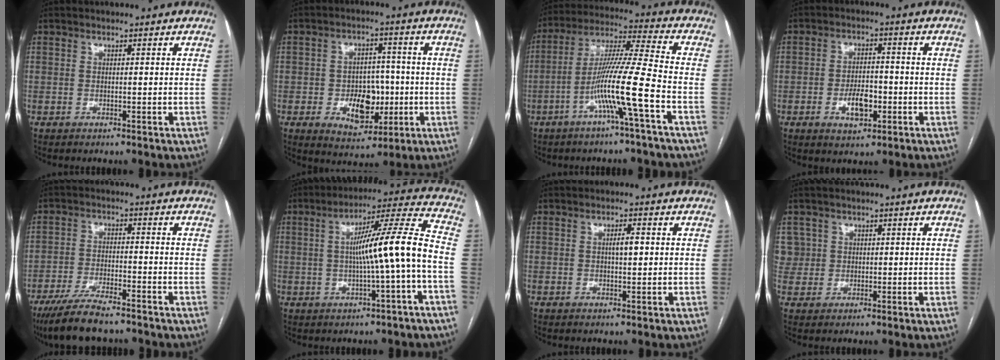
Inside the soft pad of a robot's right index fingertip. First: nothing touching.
{"total": 9.6, "force": [-2.0, 6.2, 7.0], "torque": [-0.112, 0.013, -0.019]}
{"total": 12.6, "force": [-4.8, -1.5, 11.6], "torque": [-0.218, 0.006, -0.093]}
{"total": 5.7, "force": [-1.9, 2.8, 4.6], "torque": [-0.083, 0.003, -0.025]}
{"total": 10.1, "force": [-8.3, 1.7, 5.6], "torque": [-0.100, -0.025, -0.139]}
{"total": 12.8, "force": [-1.3, -0.6, 12.7], "torque": [-0.199, 0.023, -0.022]}
{"total": 2.2, "force": [0.3, 0.6, 2.1], "torque": [-0.037, 0.003, 0.005]}
{"total": 3.7, "force": [1.4, 3.5, -0.2], "torque": [0.021, 0.011, 0.026]}